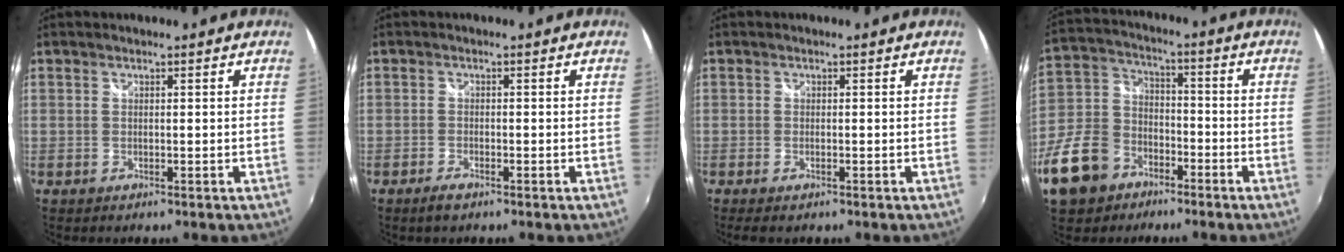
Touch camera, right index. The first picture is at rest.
{"total": 2.2, "force": [-1.7, 0.7, 1.2], "torque": [-0.032, -0.004, -0.035]}
{"total": 2.1, "force": [-1.5, 0.7, 1.3], "torque": [-0.029, -0.006, -0.026]}
{"total": 16.9, "force": [-9.5, 11.8, 7.5], "torque": [-0.209, 0.020, -0.163]}